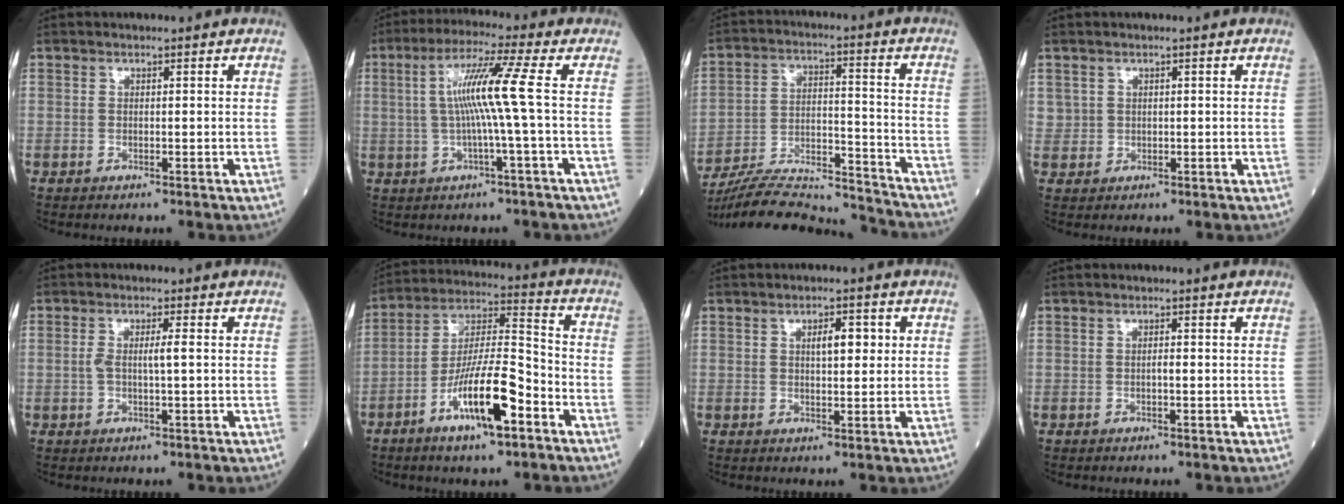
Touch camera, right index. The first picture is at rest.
{"total": 8.5, "force": [0.3, -1.6, 8.3], "torque": [-0.160, 0.015, 0.010]}
{"total": 20.4, "force": [-19.5, 1.4, 5.6], "torque": [-0.119, 0.003, -0.306]}
{"total": 1.6, "force": [0.8, 1.5, 0.1], "torque": [0.011, 0.004, 0.010]}
{"total": 3.0, "force": [0.1, 0.3, 3.0], "torque": [-0.060, 0.004, 0.002]}
{"total": 13.7, "force": [-6.4, 2.4, 11.9], "torque": [-0.221, -0.001, -0.115]}
{"total": 3.6, "force": [1.0, 1.3, 3.2], "torque": [-0.052, 0.007, 0.015]}
{"total": 0.6, "force": [-0.2, 0.1, 0.6], "torque": [-0.010, 0.002, -0.004]}